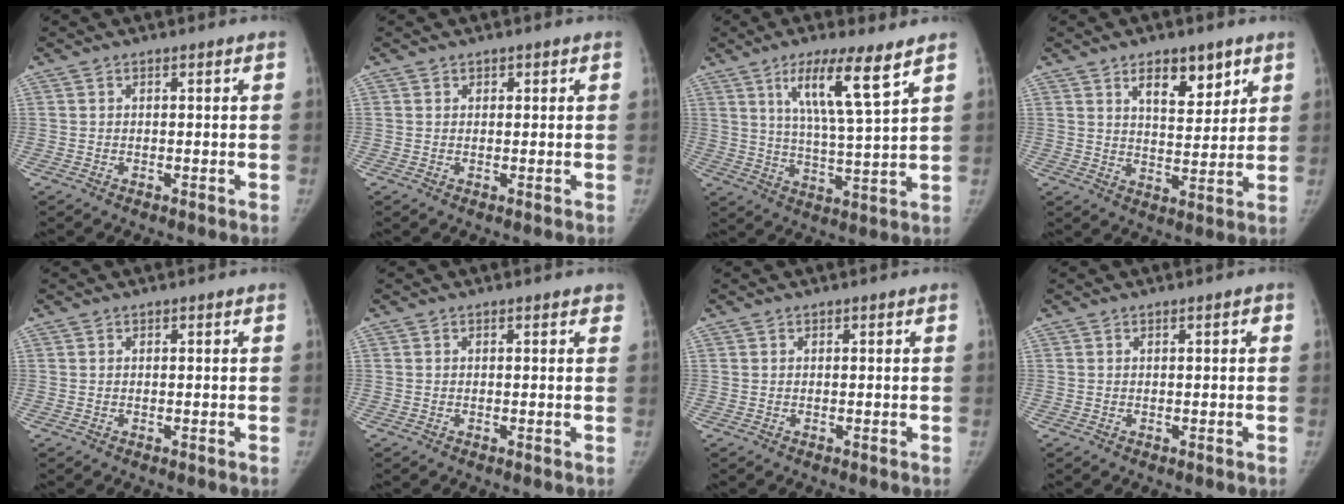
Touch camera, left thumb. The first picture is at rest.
{"total": 0.7, "force": [0.3, 0.6, 0.1], "torque": [0.008, 0.000, 0.003]}
{"total": 11.6, "force": [6.6, 1.1, 9.5], "torque": [-0.164, -0.039, 0.118]}
{"total": 9.4, "force": [5.5, 4.4, 6.3], "torque": [-0.065, -0.034, 0.088]}
{"total": 0.0}
{"total": 1.0, "force": [0.7, 0.5, 0.4], "torque": [0.006, -0.001, 0.002]}
{"total": 0.0}
{"total": 0.8, "force": [0.2, 0.2, 0.8], "torque": [-0.013, 0.002, 0.002]}